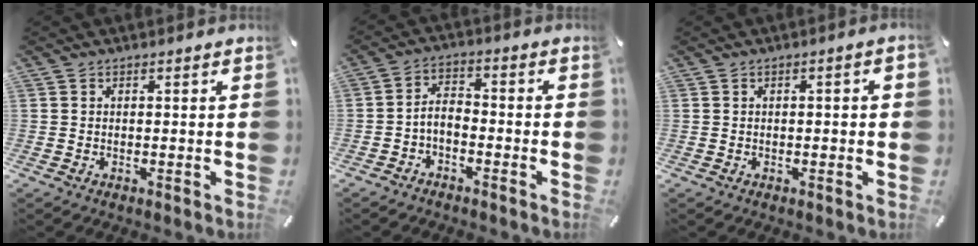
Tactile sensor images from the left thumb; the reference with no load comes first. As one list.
[{"total": 4.1, "force": [-2.6, 2.3, 2.2], "torque": [-0.050, 0.010, -0.053]}, {"total": 1.6, "force": [-0.2, 0.4, 1.5], "torque": [-0.026, 0.001, -0.004]}]